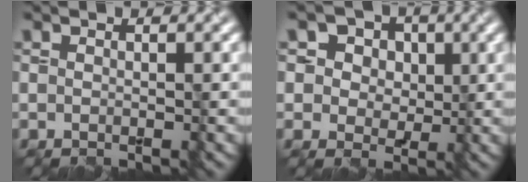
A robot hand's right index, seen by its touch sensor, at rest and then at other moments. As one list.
[{"total": 6.9, "force": [3.2, 5.3, 2.9], "torque": [-0.044, 0.016, 0.031]}]